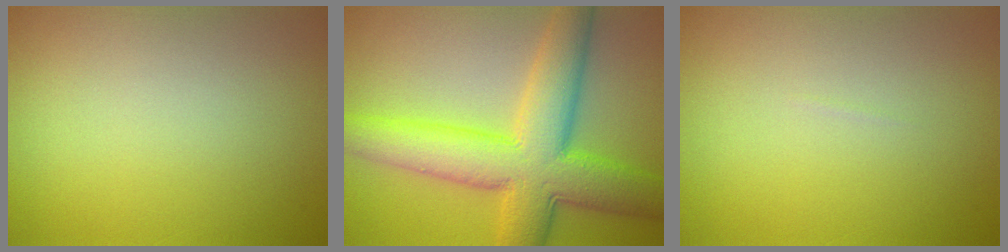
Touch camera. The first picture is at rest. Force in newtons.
{"total": 9.9, "press": 9.9, "slide": 0.2}
{"total": 0.0}